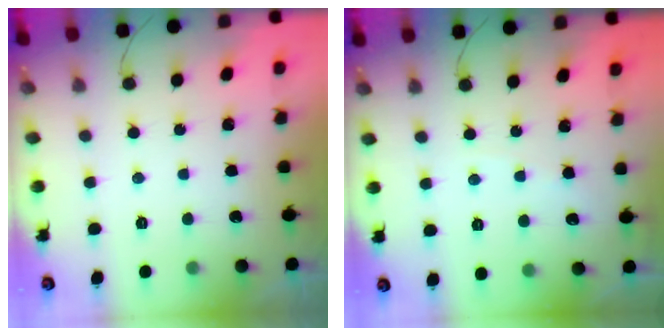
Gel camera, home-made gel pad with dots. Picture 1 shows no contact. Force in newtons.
{"total": 2.3, "press": 2.3, "slide": 0.4}